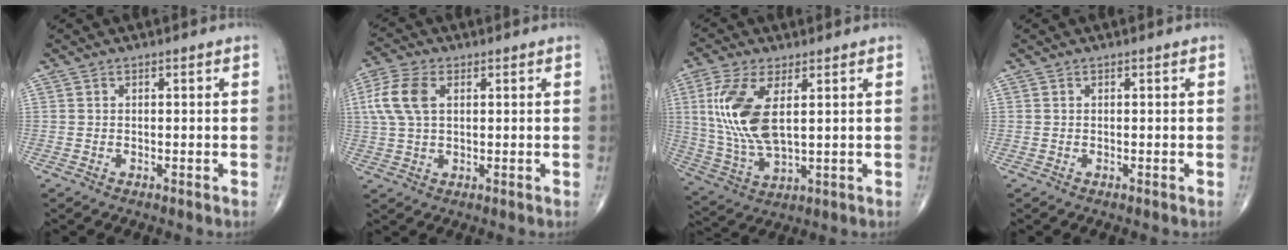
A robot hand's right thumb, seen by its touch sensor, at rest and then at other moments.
{"total": 8.3, "force": [2.0, 4.8, 6.4], "torque": [-0.154, 0.013, 0.039]}
{"total": 13.8, "force": [3.1, 6.1, 12.0], "torque": [-0.264, -0.010, 0.071]}
{"total": 0.0}